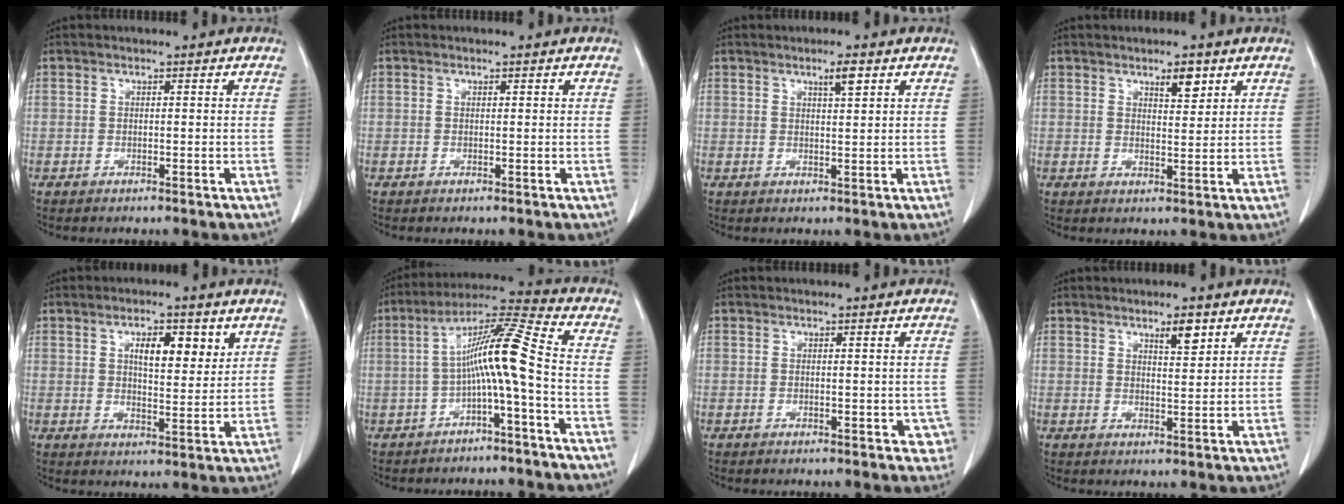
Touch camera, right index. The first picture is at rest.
{"total": 0.0}
{"total": 2.5, "force": [1.5, 0.3, 2.0], "torque": [-0.037, -0.001, 0.025]}
{"total": 3.5, "force": [2.2, 1.1, 2.5], "torque": [-0.039, -0.003, 0.036]}
{"total": 6.7, "force": [3.0, 2.4, 5.5], "torque": [-0.087, 0.001, 0.048]}
{"total": 9.9, "force": [-1.9, -0.7, 9.6], "torque": [-0.165, 0.028, -0.039]}
{"total": 2.9, "force": [-1.0, 1.8, 2.0], "torque": [-0.005, 0.005, -0.009]}
{"total": 3.5, "force": [2.2, 0.8, 2.6], "torque": [-0.042, -0.003, 0.037]}